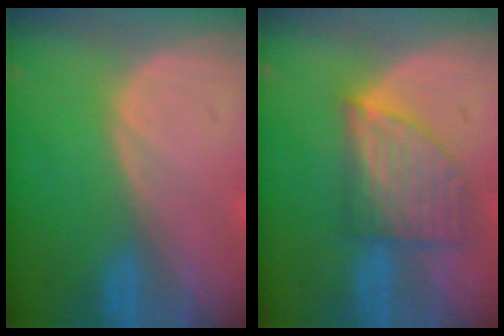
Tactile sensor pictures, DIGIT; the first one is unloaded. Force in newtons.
{"total": 7.1, "press": 6.6, "slide": 2.6}